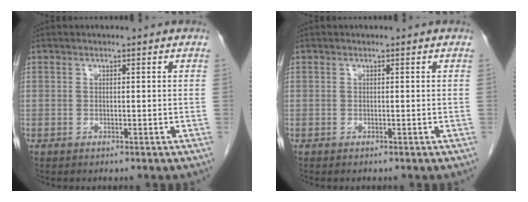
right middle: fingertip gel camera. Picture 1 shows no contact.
{"total": 0.0}